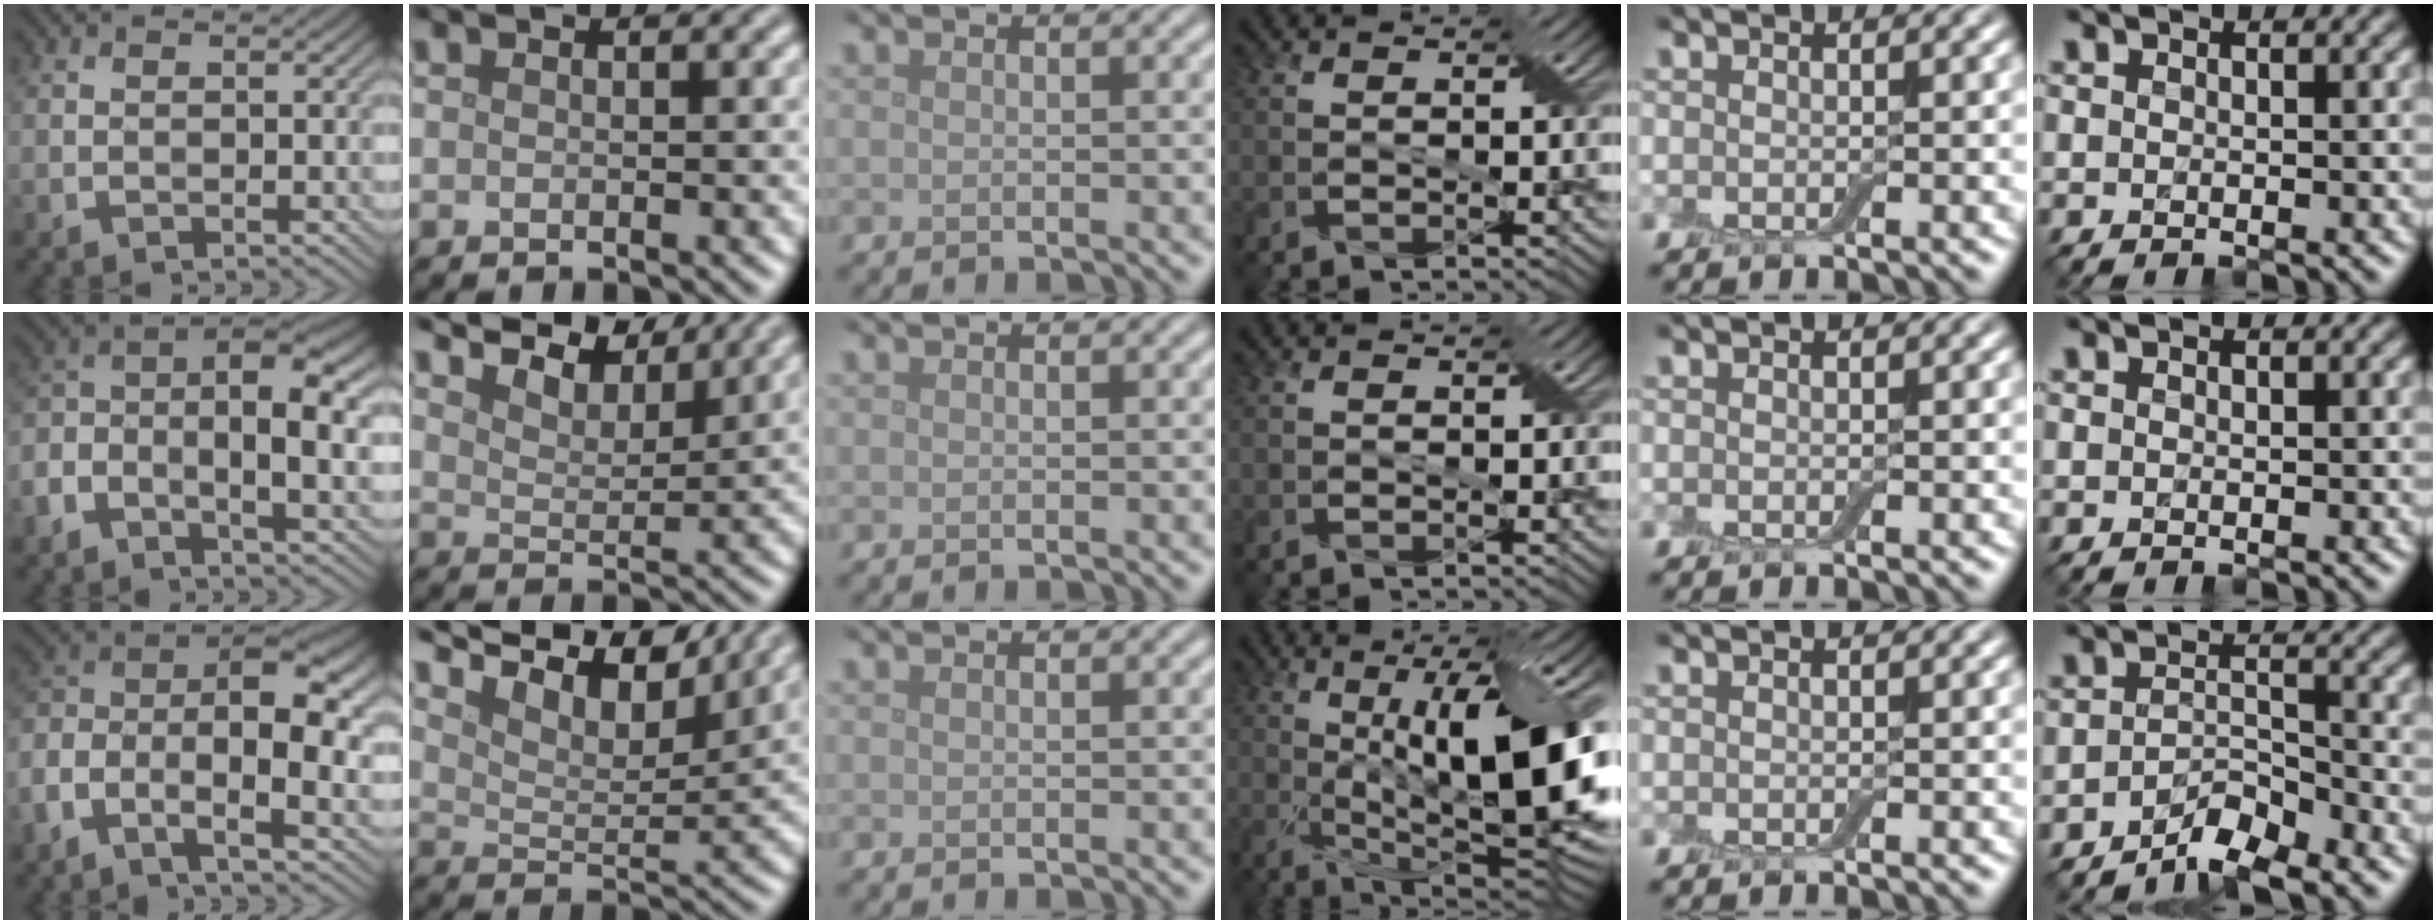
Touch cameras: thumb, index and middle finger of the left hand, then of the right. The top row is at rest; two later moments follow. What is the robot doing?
{"motion": "insert", "object": "backpack"}